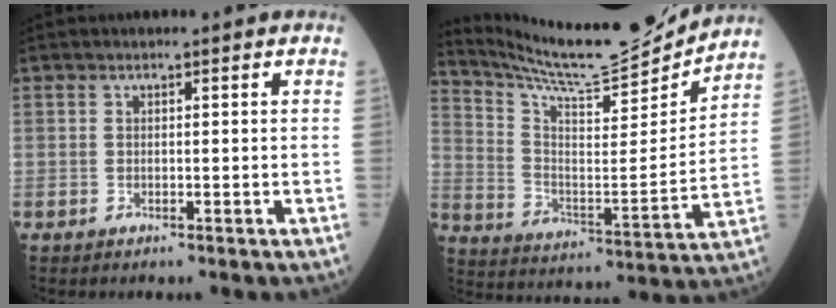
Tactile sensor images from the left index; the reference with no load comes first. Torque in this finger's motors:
{"motor_torque": [-0.23, -0.42, 0.23, 0.05]}